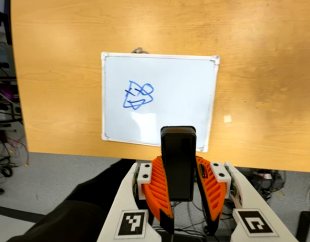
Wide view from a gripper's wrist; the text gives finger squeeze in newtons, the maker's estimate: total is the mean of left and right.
{"total": 6.8, "left": 5.1, "right": 8.5}